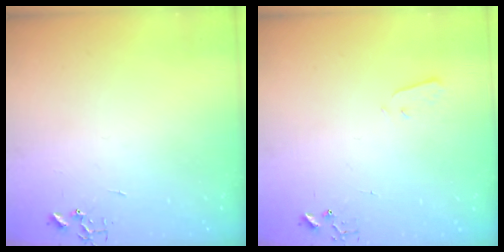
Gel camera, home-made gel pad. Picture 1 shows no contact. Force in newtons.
{"total": 1.9, "press": 1.9, "slide": 0.4}